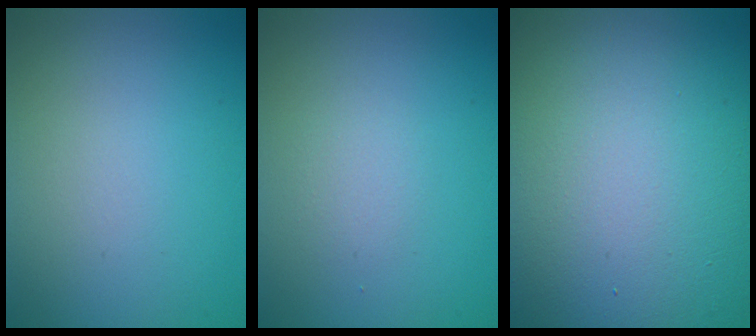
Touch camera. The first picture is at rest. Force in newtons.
{"total": 1.1, "press": 1.1, "slide": 0.0}
{"total": 22.5, "press": 22.5, "slide": 1.3}